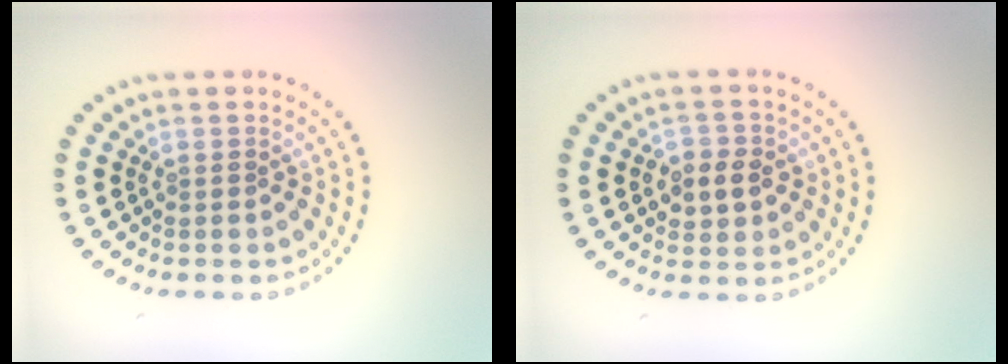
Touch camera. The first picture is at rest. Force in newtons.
{"total": 2.8, "press": 2.8, "slide": 0.4}